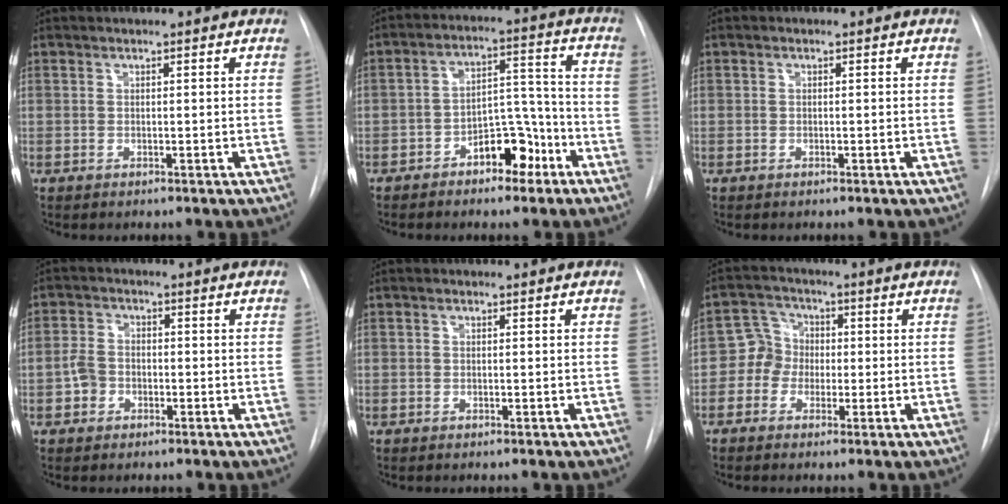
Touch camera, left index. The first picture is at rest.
{"total": 8.4, "force": [-4.9, 4.2, 5.3], "torque": [-0.079, 0.033, -0.076]}
{"total": 0.0}
{"total": 3.5, "force": [-1.3, 2.9, 1.5], "torque": [-0.036, 0.012, -0.026]}
{"total": 0.0}
{"total": 4.5, "force": [-1.0, 4.3, 1.1], "torque": [-0.018, 0.021, -0.023]}